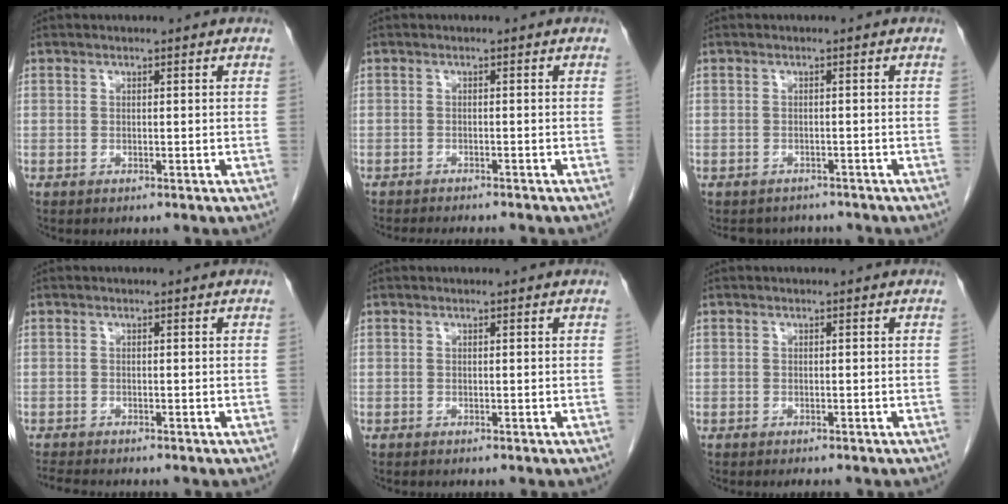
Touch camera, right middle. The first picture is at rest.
{"total": 7.4, "force": [-6.6, 1.2, 3.0], "torque": [-0.034, -0.008, -0.089]}
{"total": 4.2, "force": [-3.8, 1.8, 0.1], "torque": [0.001, 0.003, -0.048]}
{"total": 2.2, "force": [-2.1, -0.1, 0.7], "torque": [-0.016, -0.009, -0.037]}
{"total": 0.0}
{"total": 1.1, "force": [-1.0, 0.3, 0.4], "torque": [-0.006, -0.002, -0.012]}